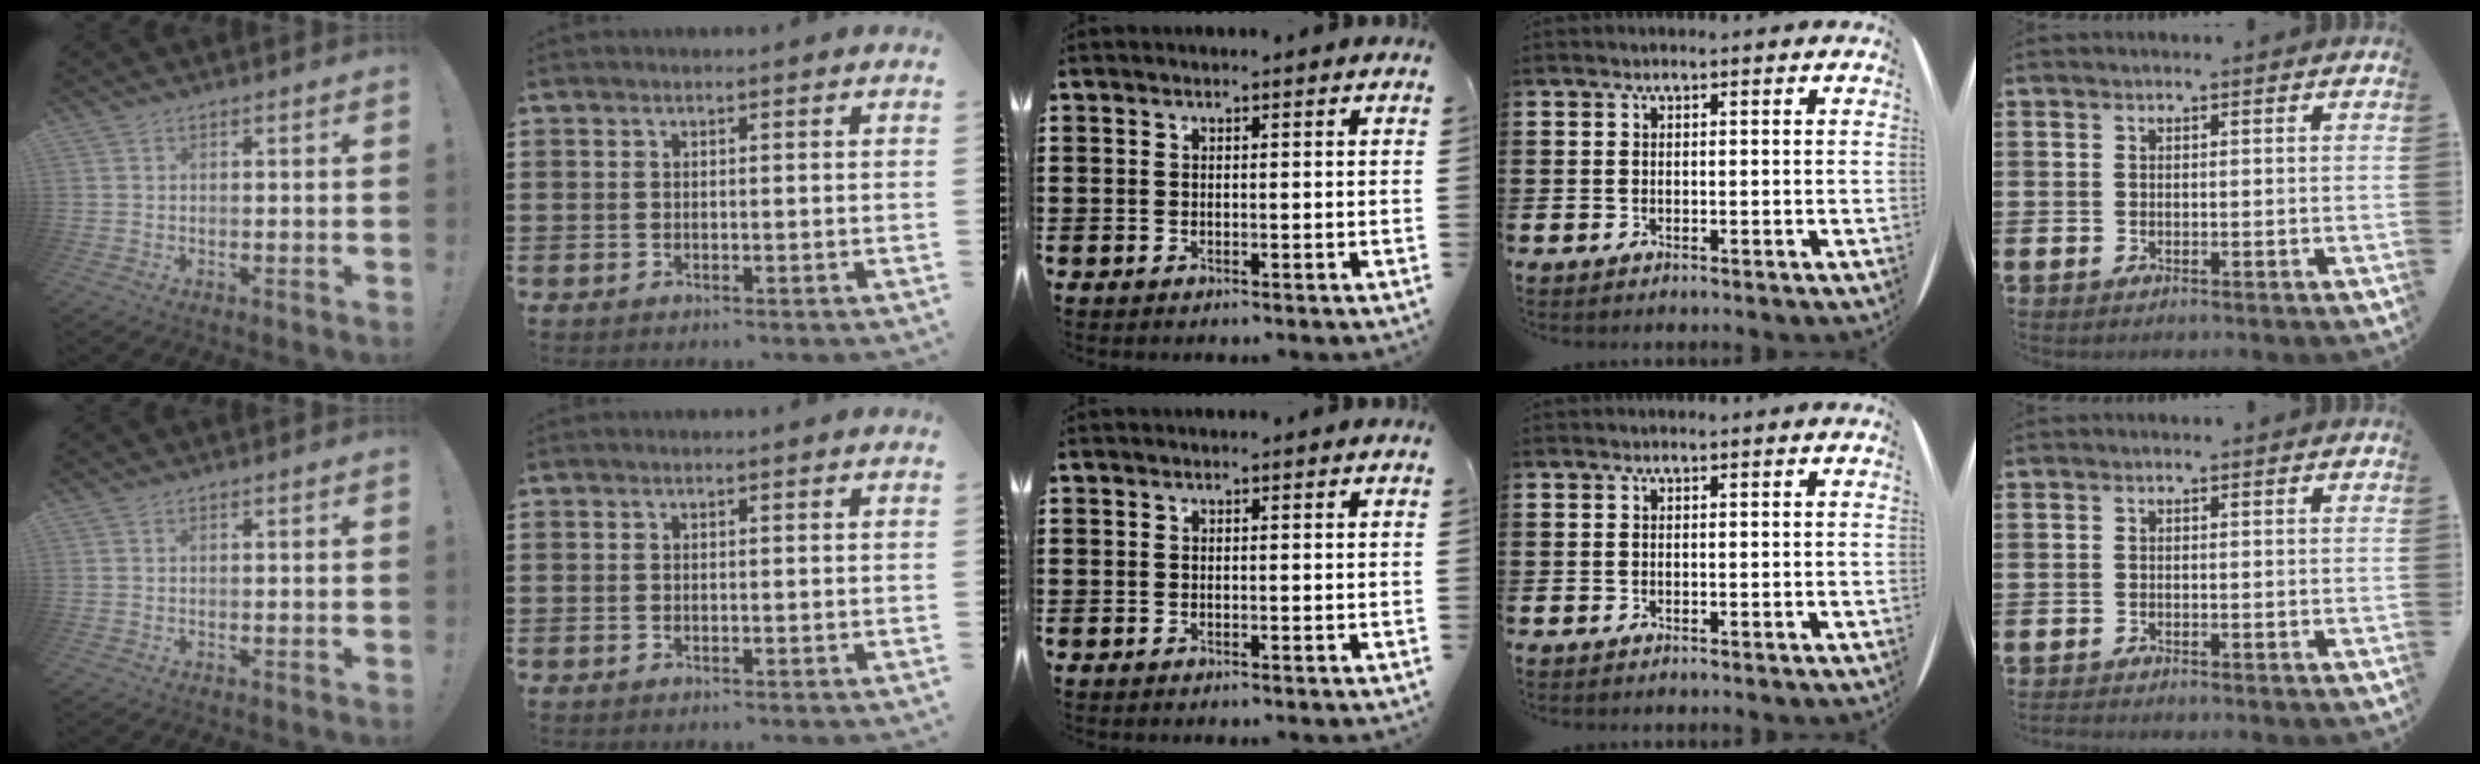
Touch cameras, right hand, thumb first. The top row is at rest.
{}